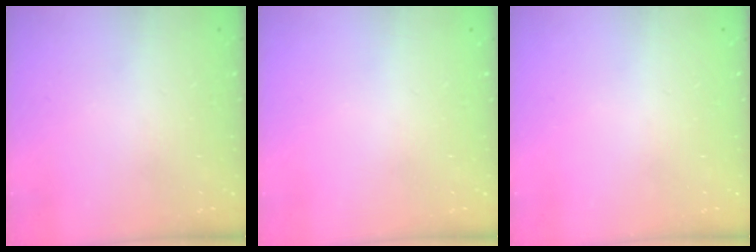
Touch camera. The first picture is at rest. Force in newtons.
{"total": 0.0}
{"total": 0.0}